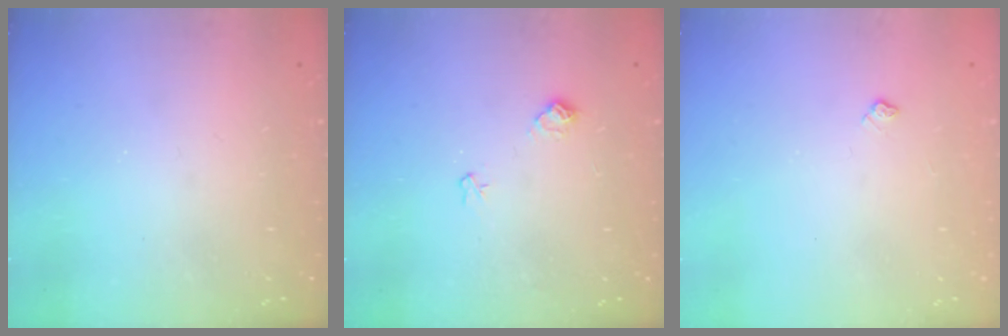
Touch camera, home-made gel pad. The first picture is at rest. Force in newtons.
{"total": 7.8, "press": 7.8, "slide": 0.8}
{"total": 3.1, "press": 3.1, "slide": 0.4}